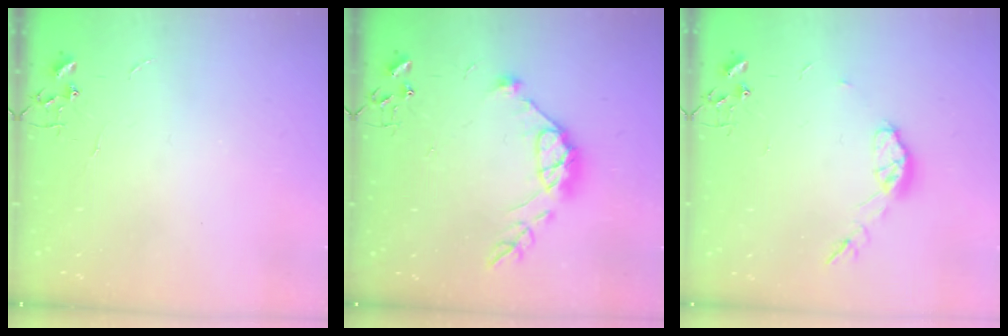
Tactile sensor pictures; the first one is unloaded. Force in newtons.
{"total": 11.6, "press": 11.6, "slide": 0.9}
{"total": 8.3, "press": 8.3, "slide": 0.5}